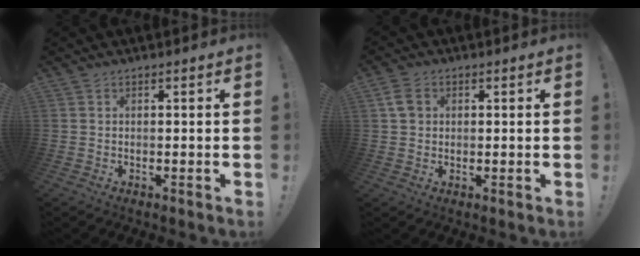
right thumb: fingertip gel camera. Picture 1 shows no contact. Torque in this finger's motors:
{"motor_torque": [0.26, 0.70, -0.20, 0.22, 0.01]}